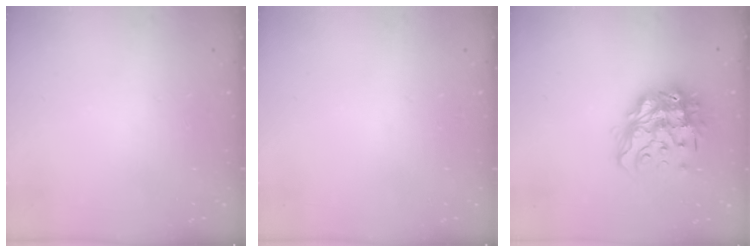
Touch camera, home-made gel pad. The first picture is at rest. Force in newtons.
{"total": 0.0}
{"total": 16.2, "press": 16.1, "slide": 0.8}